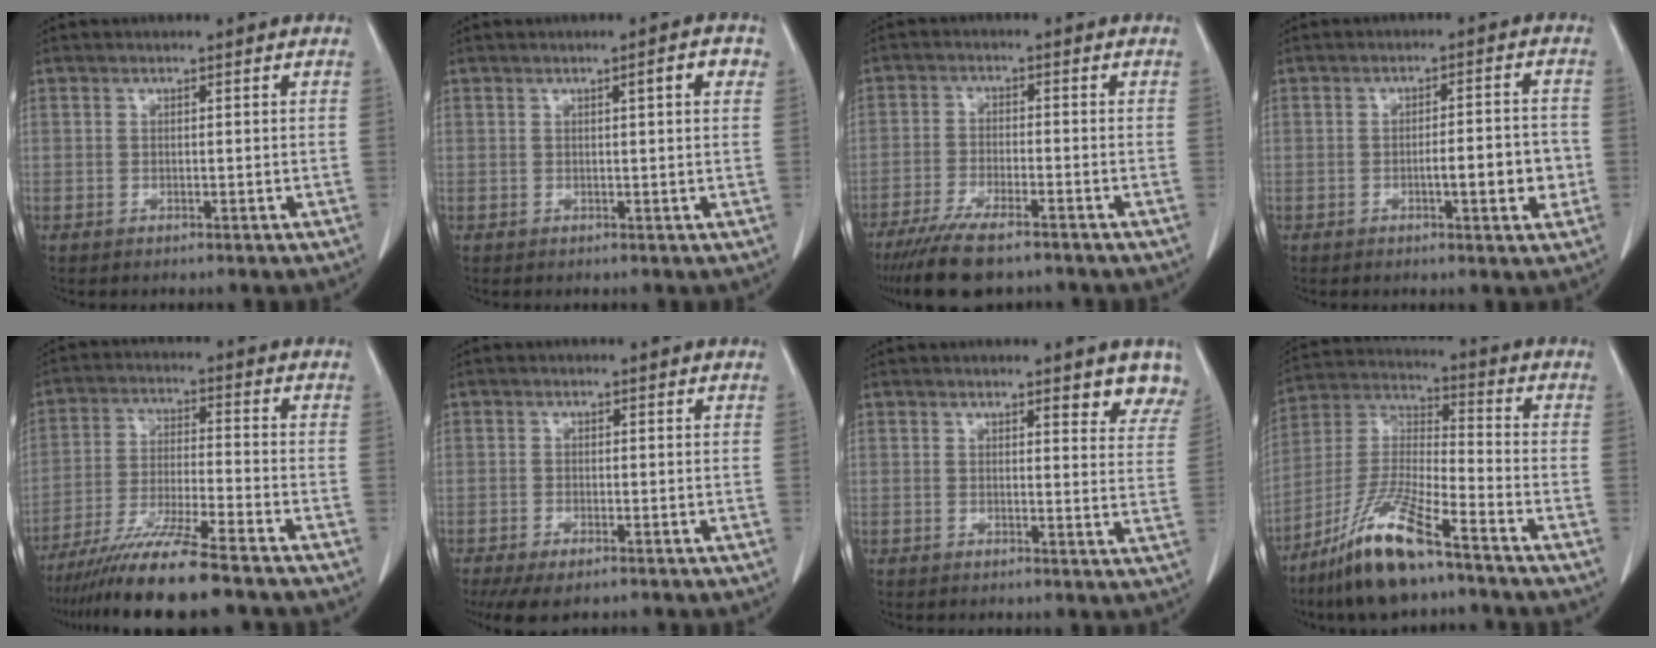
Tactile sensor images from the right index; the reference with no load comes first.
{"total": 2.9, "force": [1.0, 0.2, 2.7], "torque": [-0.034, 0.004, 0.012]}
{"total": 9.6, "force": [-7.5, 1.9, 5.8], "torque": [-0.100, -0.022, -0.122]}
{"total": 6.3, "force": [-1.6, 1.3, 5.9], "torque": [-0.085, 0.008, -0.017]}
{"total": 12.9, "force": [-10.5, -0.4, 7.5], "torque": [-0.126, -0.033, -0.177]}
{"total": 5.5, "force": [-4.0, 1.5, 3.4], "torque": [-0.053, -0.012, -0.063]}
{"total": 5.9, "force": [5.1, 1.4, 2.7], "torque": [-0.016, -0.017, 0.041]}
{"total": 14.4, "force": [-10.0, 1.8, 10.3], "torque": [-0.219, -0.020, -0.188]}